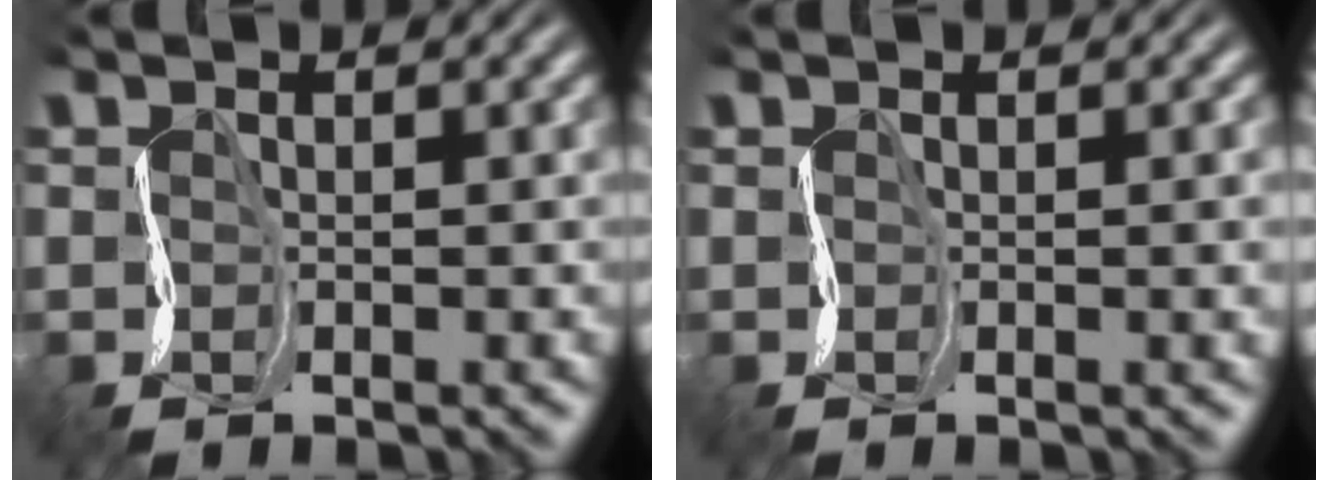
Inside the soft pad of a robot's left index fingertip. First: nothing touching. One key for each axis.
{"total": 3.0, "fx": 0.3, "fy": 1.3, "fz": 2.7, "tx": -0.019, "ty": 0.012, "tz": -0.003}